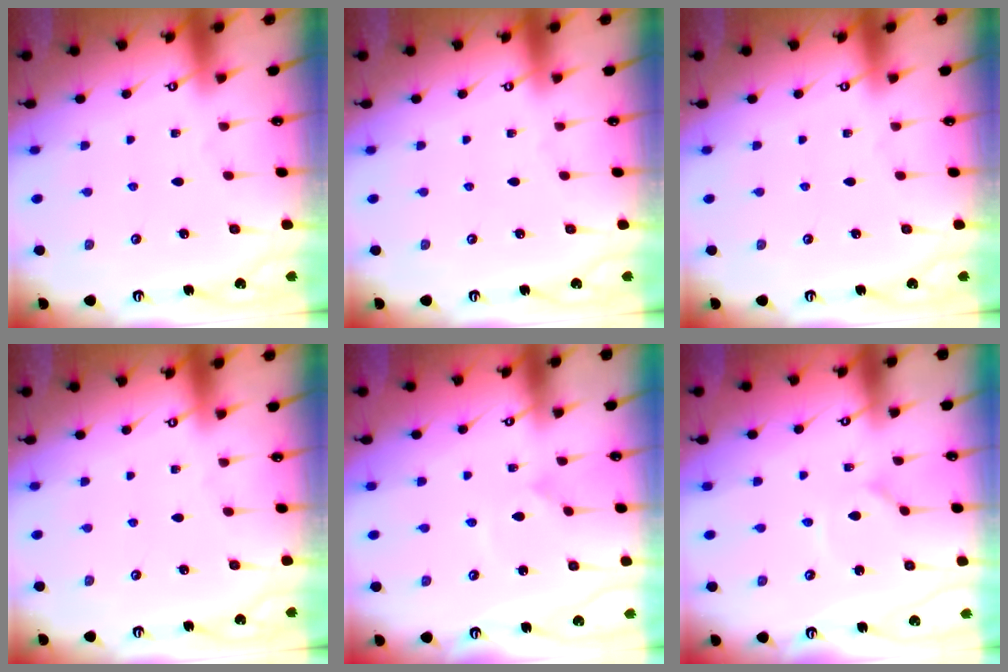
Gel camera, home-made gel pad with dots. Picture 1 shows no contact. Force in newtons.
{"total": 0.0}
{"total": 0.0}
{"total": 0.0}
{"total": 1.4, "press": 1.4, "slide": 0.1}
{"total": 1.1, "press": 1.1, "slide": 0.2}